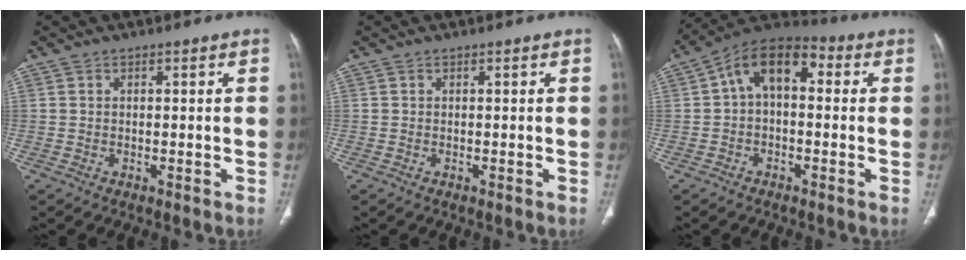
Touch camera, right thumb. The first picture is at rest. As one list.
[{"total": 0.0}, {"total": 10.8, "force": [1.3, 6.6, 8.5], "torque": [-0.119, 0.037, 0.005]}]